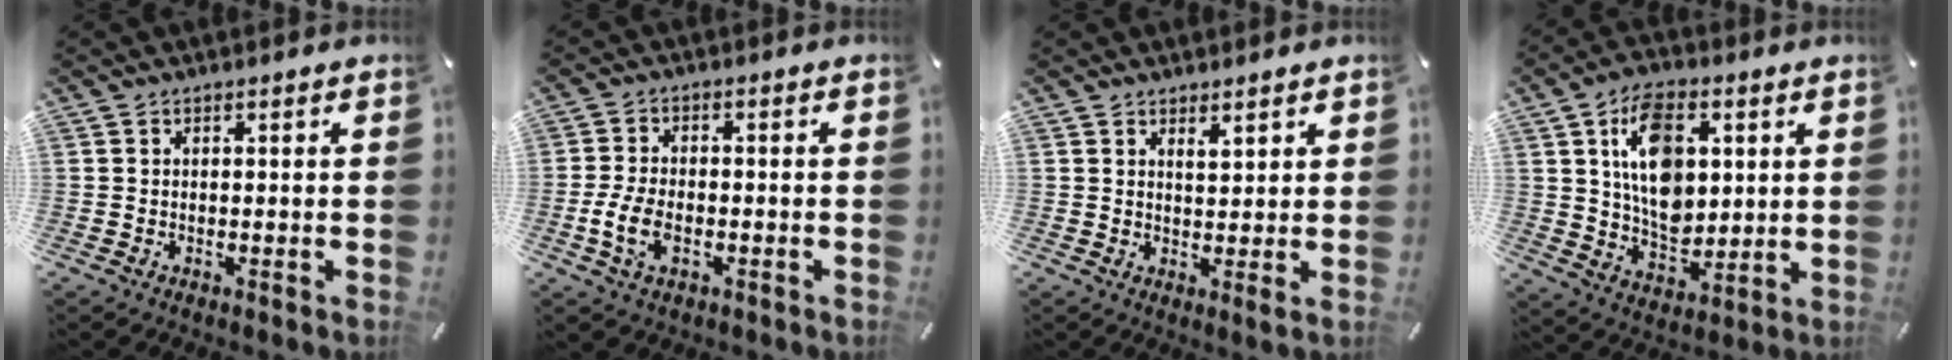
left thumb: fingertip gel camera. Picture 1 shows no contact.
{"total": 7.7, "force": [-2.6, 4.9, 5.3], "torque": [-0.115, 0.008, -0.046]}
{"total": 2.5, "force": [2.0, 0.1, 1.5], "torque": [-0.025, -0.013, 0.034]}
{"total": 14.6, "force": [3.6, 9.8, 10.3], "torque": [-0.176, 0.005, 0.067]}